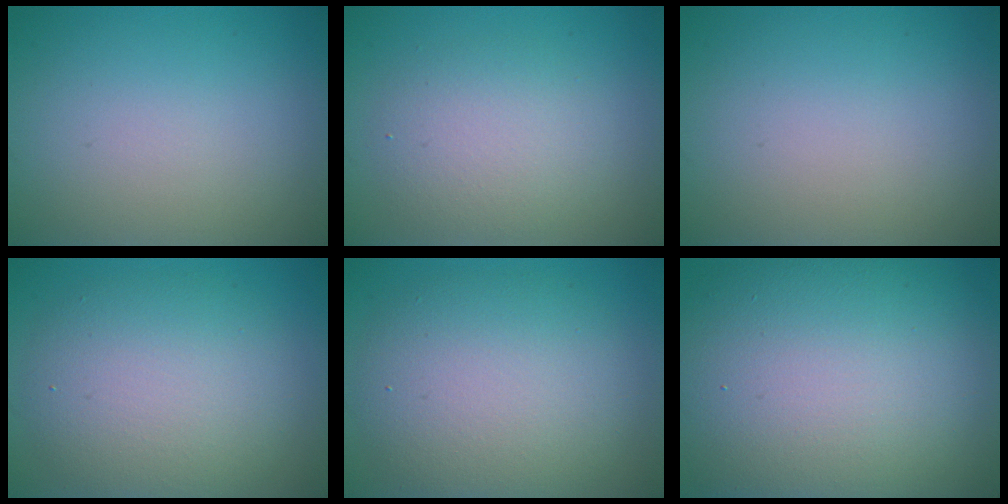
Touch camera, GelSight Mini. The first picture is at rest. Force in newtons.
{"total": 3.9, "press": 3.9, "slide": 0.3}
{"total": 0.0}
{"total": 7.1, "press": 7.1, "slide": 0.5}
{"total": 7.7, "press": 7.7, "slide": 0.4}
{"total": 16.7, "press": 16.6, "slide": 1.1}